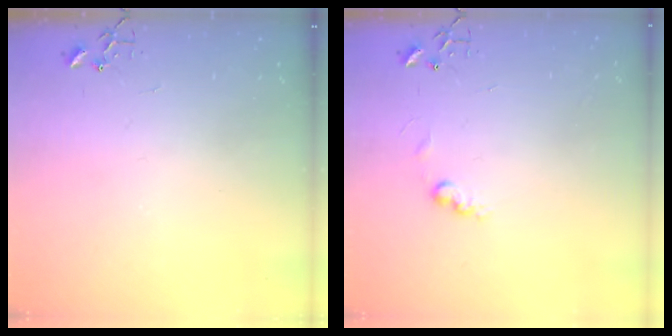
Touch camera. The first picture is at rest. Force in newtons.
{"total": 6.6, "press": 6.5, "slide": 0.9}